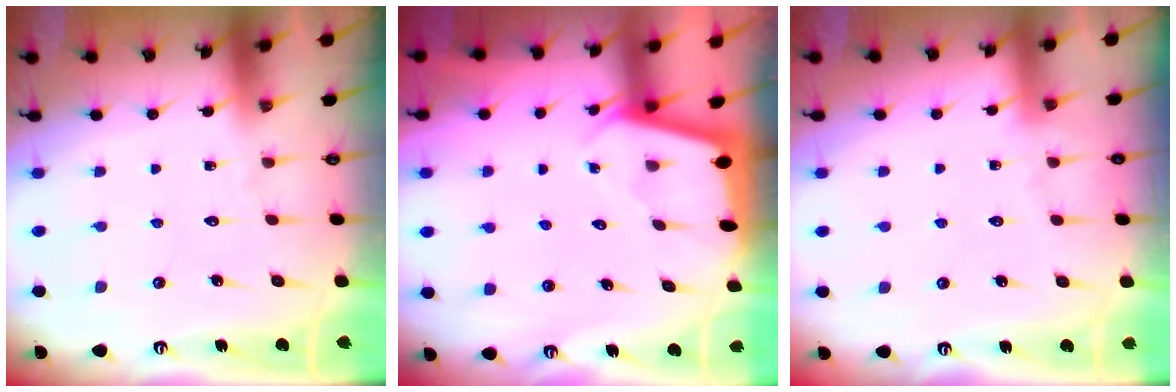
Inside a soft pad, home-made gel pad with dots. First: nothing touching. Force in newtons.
{"total": 2.2, "press": 2.2, "slide": 0.1}
{"total": 1.9, "press": 1.9, "slide": 0.4}